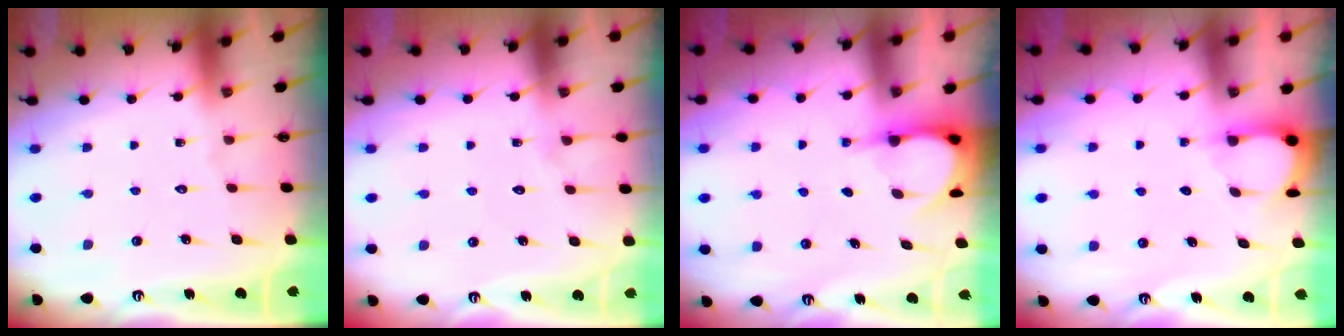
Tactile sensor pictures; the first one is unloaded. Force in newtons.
{"total": 5.2, "press": 5.1, "slide": 0.5}
{"total": 3.7, "press": 3.7, "slide": 0.2}
{"total": 3.2, "press": 3.2, "slide": 0.3}